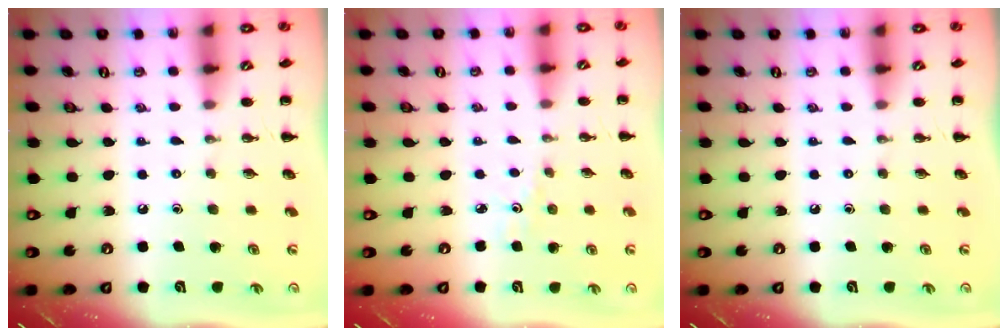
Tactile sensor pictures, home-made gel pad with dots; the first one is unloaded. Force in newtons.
{"total": 1.7, "press": 1.6, "slide": 0.6}
{"total": 0.0}